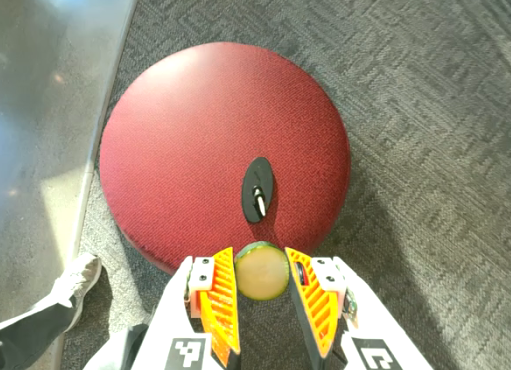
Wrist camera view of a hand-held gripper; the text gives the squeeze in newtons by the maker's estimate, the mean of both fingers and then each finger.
{"total": 5.9, "left": 5.6, "right": 6.2}